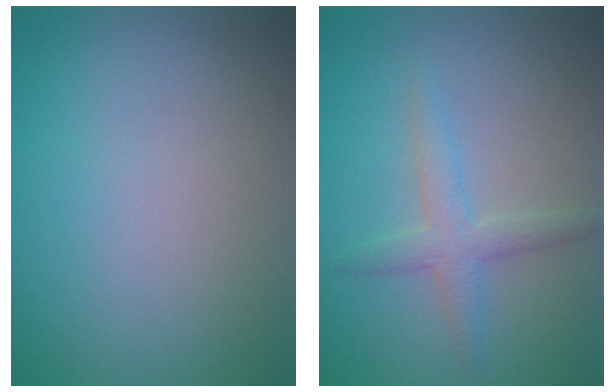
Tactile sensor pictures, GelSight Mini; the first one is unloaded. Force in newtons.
{"total": 2.4, "press": 2.4, "slide": 0.0}